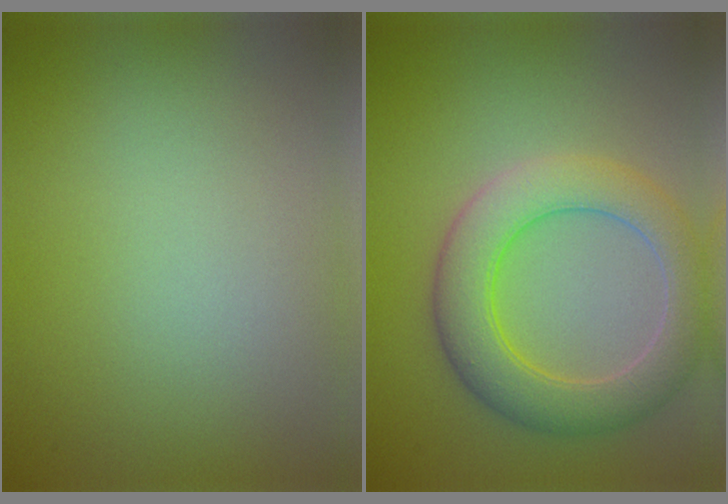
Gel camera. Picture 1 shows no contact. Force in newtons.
{"total": 6.2, "press": 6.1, "slide": 0.5}